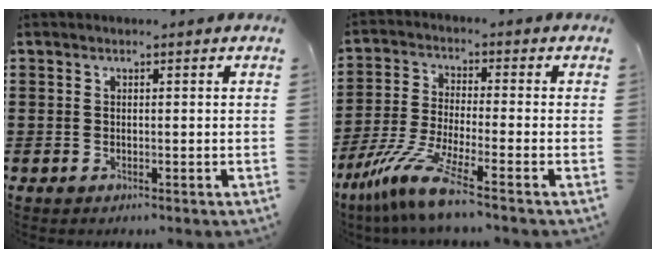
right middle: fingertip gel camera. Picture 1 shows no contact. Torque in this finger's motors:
{"motor_torque": [2.13, 0.00, 0.90, 0.21]}